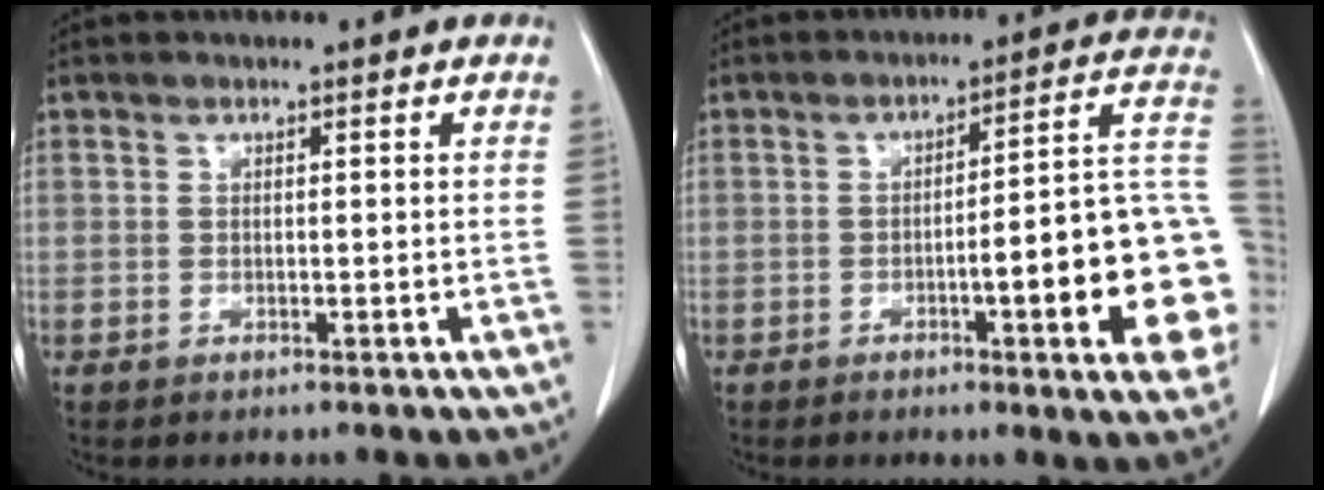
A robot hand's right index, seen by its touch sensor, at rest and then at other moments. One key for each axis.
{"total": 17.0, "fx": -4.3, "fy": 2.0, "fz": 16.4, "tx": -0.131, "ty": 0.030, "tz": -0.048}